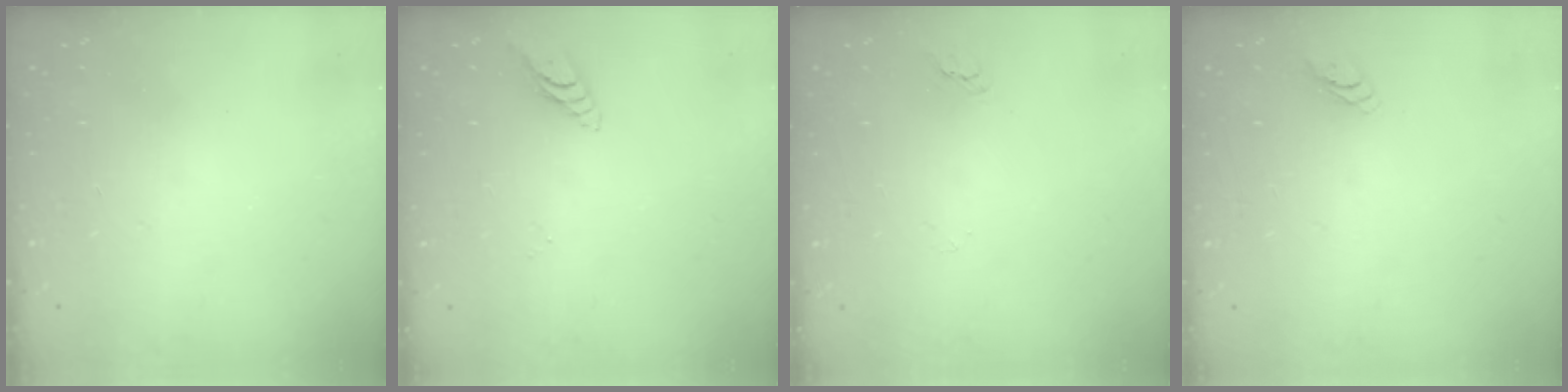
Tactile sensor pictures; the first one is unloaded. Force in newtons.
{"total": 7.1, "press": 7.1, "slide": 0.6}
{"total": 2.2, "press": 2.2, "slide": 0.2}
{"total": 2.8, "press": 2.8, "slide": 0.3}